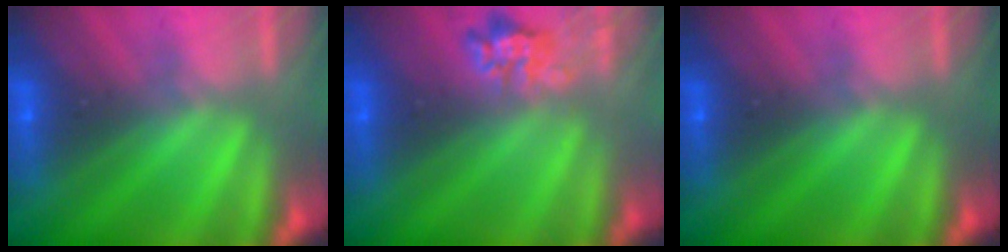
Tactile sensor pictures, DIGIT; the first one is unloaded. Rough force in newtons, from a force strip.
{"total": 2.3}
{"total": 0.0}